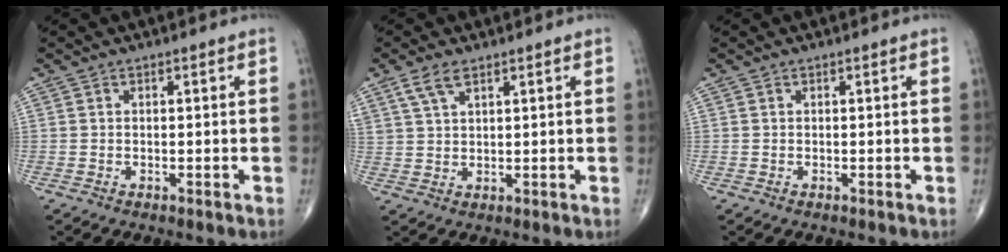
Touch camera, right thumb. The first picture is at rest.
{"total": 4.1, "force": [2.6, 1.8, 2.7], "torque": [-0.059, -0.001, 0.058]}
{"total": 0.0}